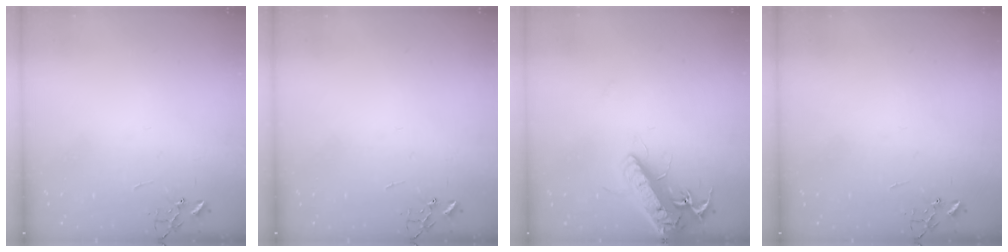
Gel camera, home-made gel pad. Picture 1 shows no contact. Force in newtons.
{"total": 0.0}
{"total": 16.5, "press": 16.2, "slide": 3.1}
{"total": 0.0}